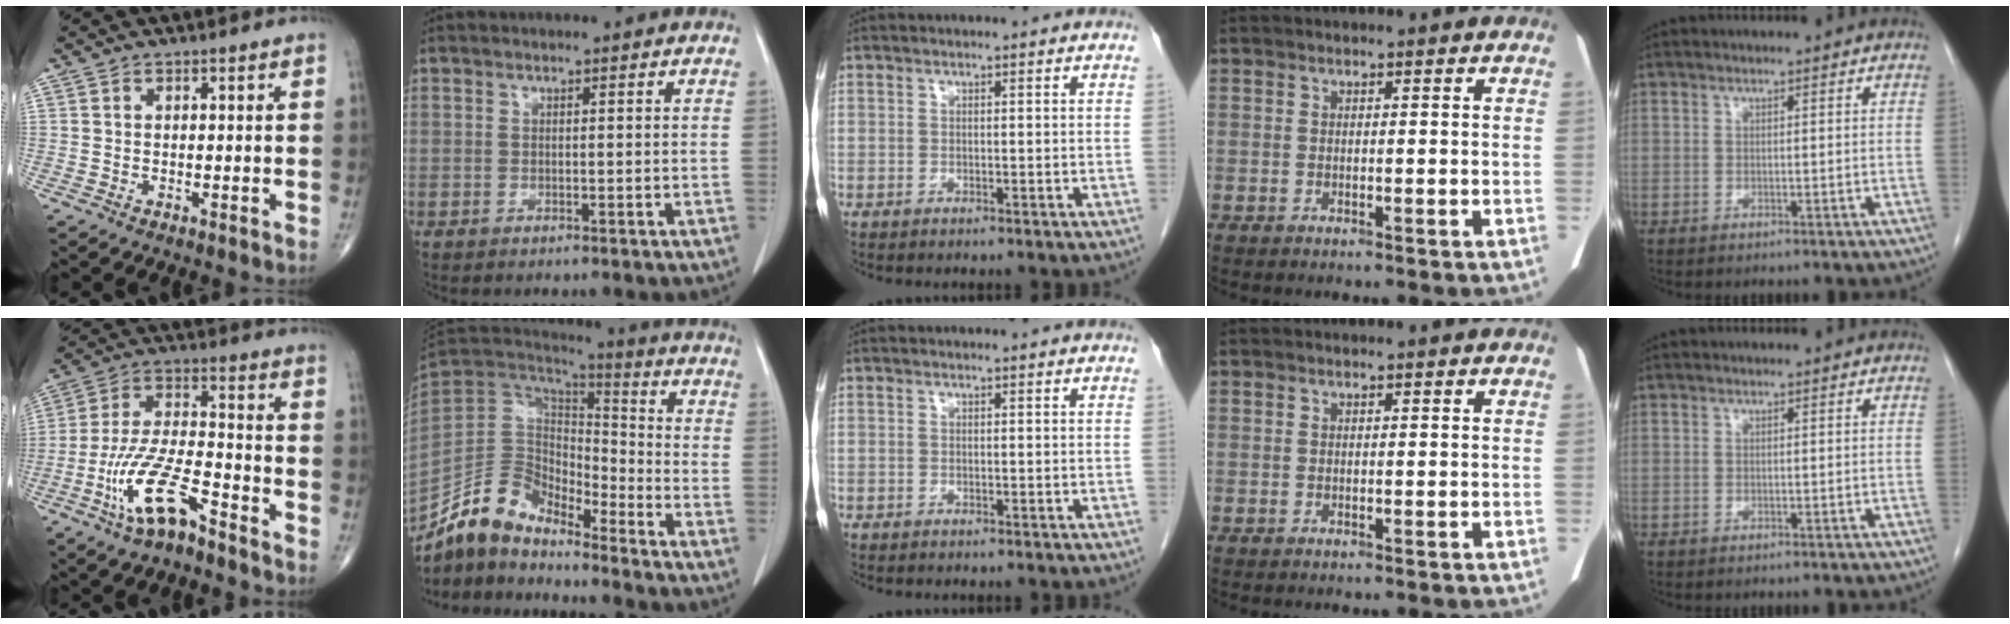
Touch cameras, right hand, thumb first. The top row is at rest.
{"thumb": {"total": 13.1, "force": [-7.8, 3.9, 9.8], "torque": [-0.206, 0.053, -0.146]}, "index": {"total": 12.7, "force": [-11.3, 4.5, 3.8], "torque": [-0.076, 0.036, -0.220]}}